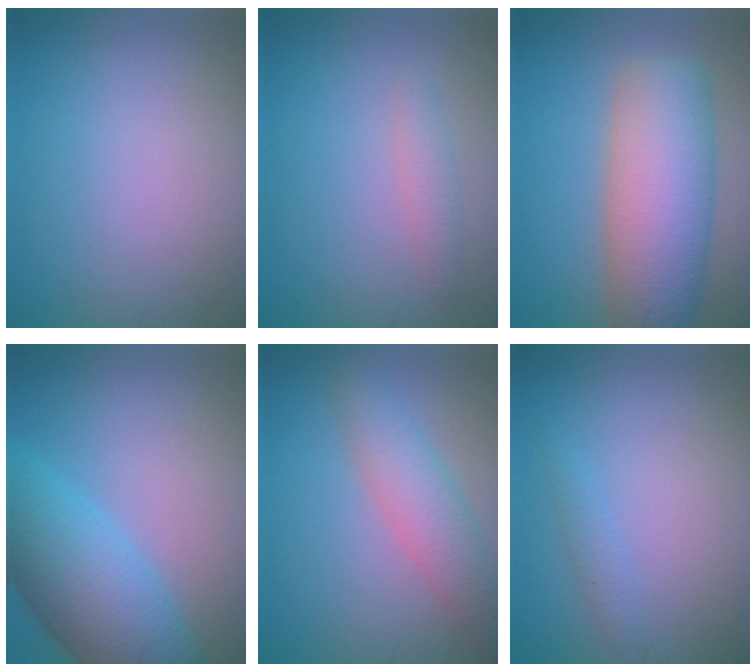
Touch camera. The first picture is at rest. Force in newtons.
{"total": 1.4, "press": 1.4, "slide": 0.1}
{"total": 9.3, "press": 9.3, "slide": 0.4}
{"total": 8.8, "press": 8.8, "slide": 0.3}
{"total": 4.0, "press": 4.0, "slide": 0.1}
{"total": 1.1, "press": 1.1, "slide": 0.1}